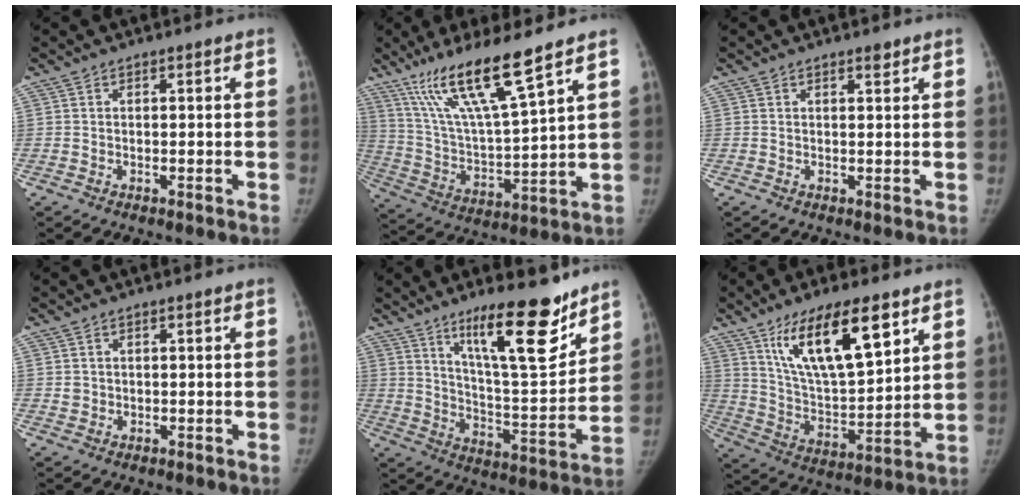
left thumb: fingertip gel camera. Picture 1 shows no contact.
{"total": 16.5, "force": [11.0, 1.5, 12.2], "torque": [-0.217, -0.055, 0.217]}
{"total": 1.1, "force": [0.9, 0.4, 0.6], "torque": [0.001, -0.005, 0.013]}
{"total": 1.4, "force": [0.1, 1.4, 0.3], "torque": [0.005, 0.001, 0.005]}
{"total": 18.6, "force": [12.5, 4.4, 13.0], "torque": [-0.162, -0.091, 0.209]}
{"total": 18.6, "force": [10.0, 6.4, 14.3], "torque": [-0.217, -0.044, 0.187]}